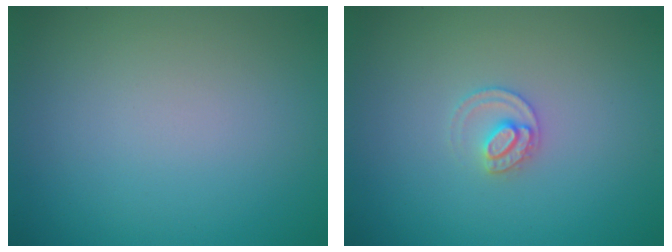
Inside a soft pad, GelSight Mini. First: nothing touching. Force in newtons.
{"total": 1.7, "press": 1.7, "slide": 0.1}